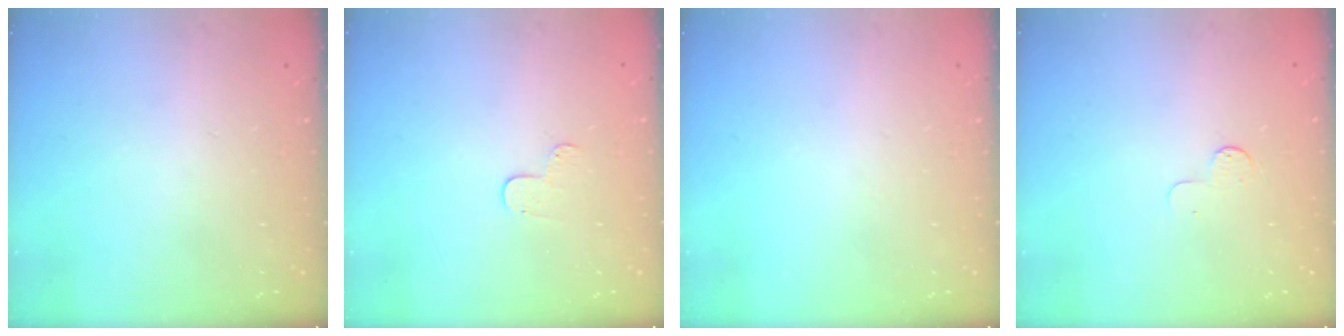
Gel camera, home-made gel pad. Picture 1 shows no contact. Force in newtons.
{"total": 4.1, "press": 4.1, "slide": 0.4}
{"total": 0.0}
{"total": 4.1, "press": 4.0, "slide": 0.4}